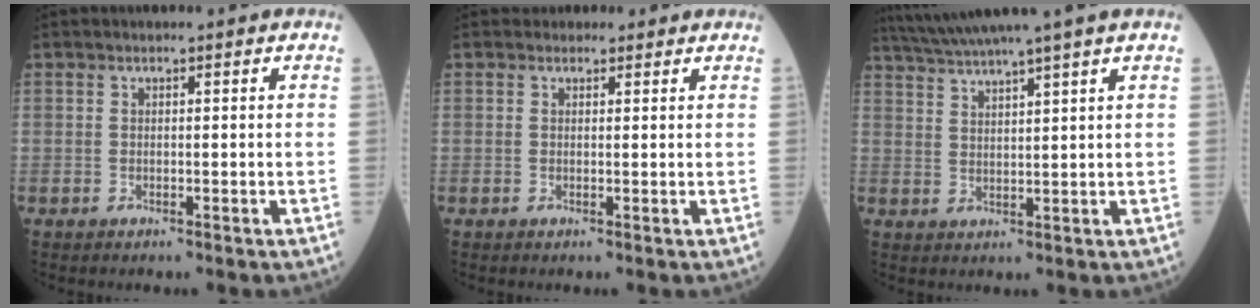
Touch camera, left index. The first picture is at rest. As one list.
[{"total": 2.2, "force": [1.9, 1.1, 0.0], "torque": [0.003, 0.008, 0.021]}, {"total": 9.4, "force": [8.0, -2.1, 4.5], "torque": [-0.081, 0.017, 0.130]}]